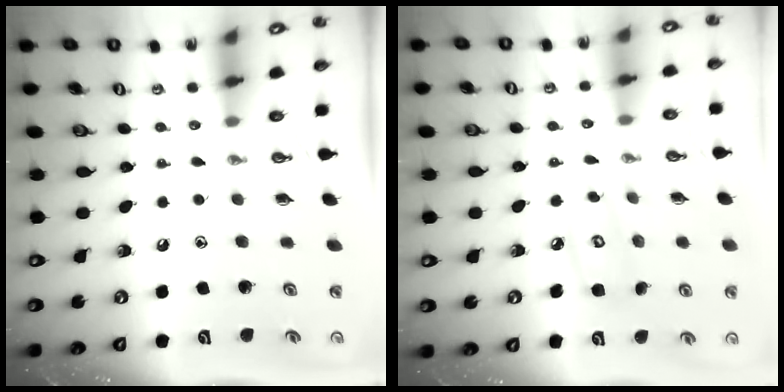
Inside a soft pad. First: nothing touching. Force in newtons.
{"total": 6.3, "press": 6.3, "slide": 0.3}